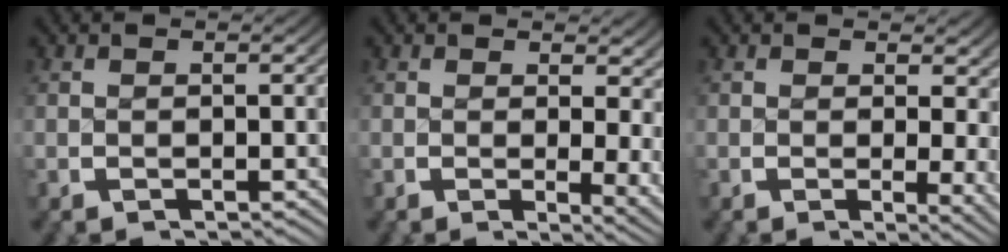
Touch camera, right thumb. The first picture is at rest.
{"total": 3.5, "force": [0.7, 1.6, 3.0], "torque": [-0.024, -0.011, 0.008]}
{"total": 3.1, "force": [0.5, 1.3, 2.8], "torque": [-0.022, -0.009, 0.004]}